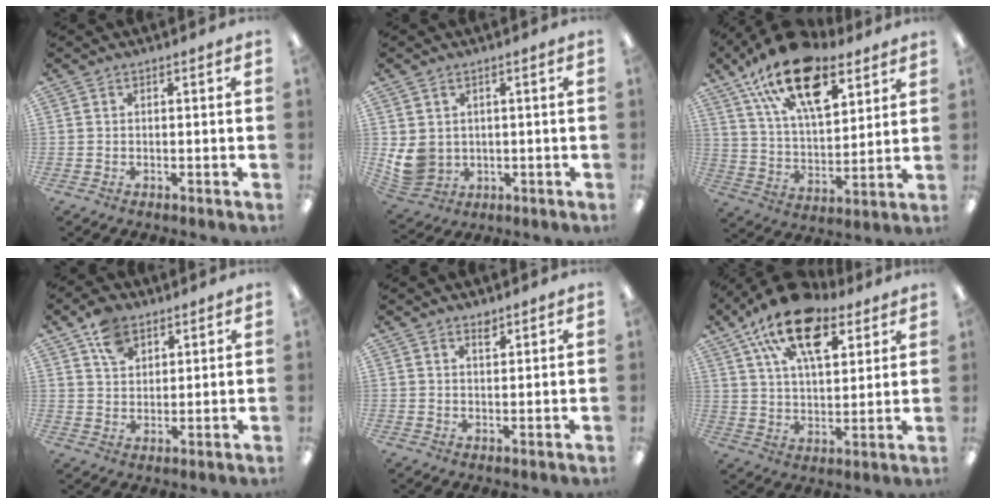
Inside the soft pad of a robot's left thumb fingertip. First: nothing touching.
{"total": 6.7, "force": [1.3, 5.9, 2.9], "torque": [-0.065, -0.003, 0.030]}
{"total": 22.0, "force": [13.3, 10.6, 14.0], "torque": [-0.233, -0.063, 0.235]}
{"total": 7.6, "force": [4.9, 4.9, 3.2], "torque": [-0.056, -0.008, 0.091]}
{"total": 2.2, "force": [1.8, 0.9, 0.8], "torque": [-0.002, -0.010, 0.030]}
{"total": 19.6, "force": [11.6, 9.9, 12.3], "torque": [-0.201, -0.049, 0.199]}